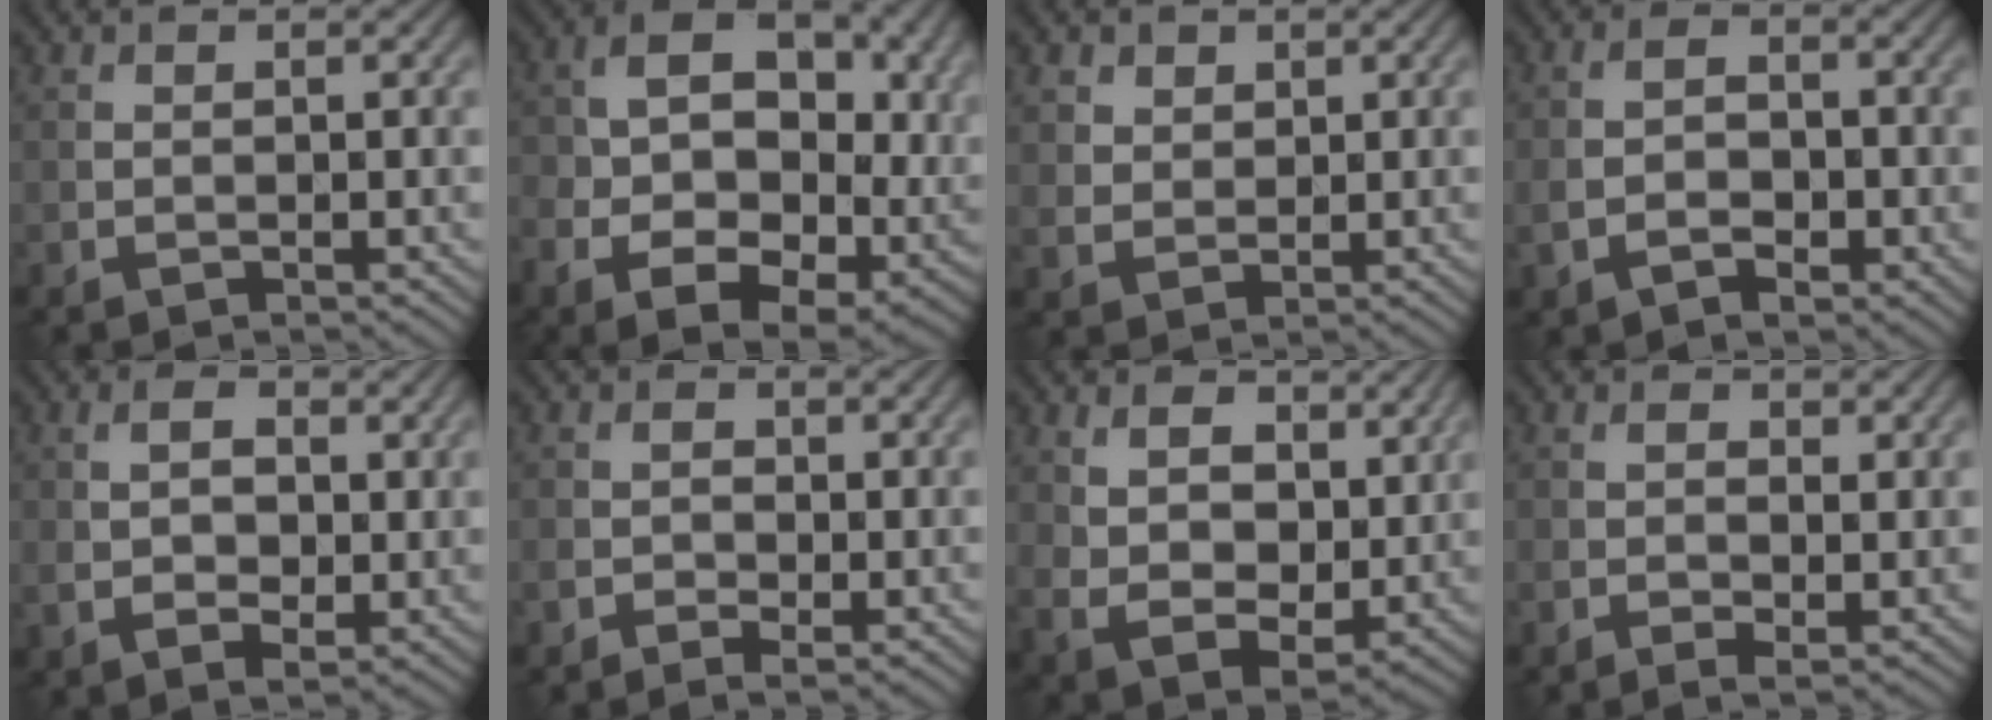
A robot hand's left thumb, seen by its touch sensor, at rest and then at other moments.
{"total": 13.5, "force": [-1.3, 8.9, 10.0], "torque": [-0.172, -0.008, -0.021]}
{"total": 3.2, "force": [1.8, 2.4, 1.0], "torque": [-0.038, -0.011, 0.045]}
{"total": 4.0, "force": [-1.6, 2.0, 3.0], "torque": [-0.062, -0.002, -0.031]}
{"total": 5.0, "force": [0.5, 2.9, 4.0], "torque": [-0.078, -0.002, 0.006]}
{"total": 2.1, "force": [-1.1, 1.3, 1.4], "torque": [-0.025, -0.001, -0.021]}
{"total": 8.7, "force": [3.3, 5.5, 6.0], "torque": [-0.135, -0.016, 0.064]}
{"total": 2.7, "force": [-0.5, 0.9, 2.5], "torque": [-0.050, -0.003, -0.009]}